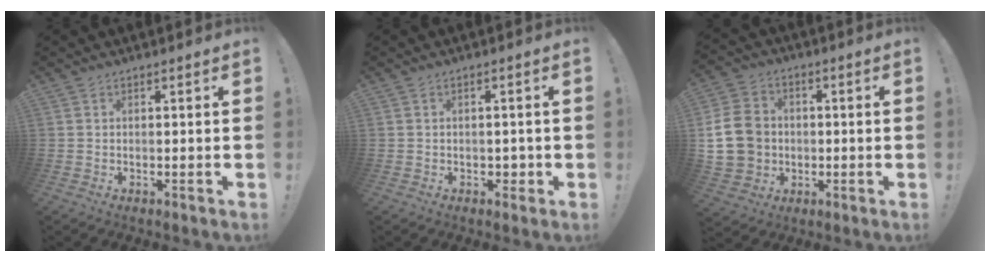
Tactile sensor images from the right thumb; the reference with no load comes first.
{"total": 2.6, "force": [-0.3, 2.3, 1.2], "torque": [-0.003, -0.002, -0.008]}
{"total": 14.1, "force": [-0.5, 12.2, 6.9], "torque": [-0.117, 0.017, -0.001]}